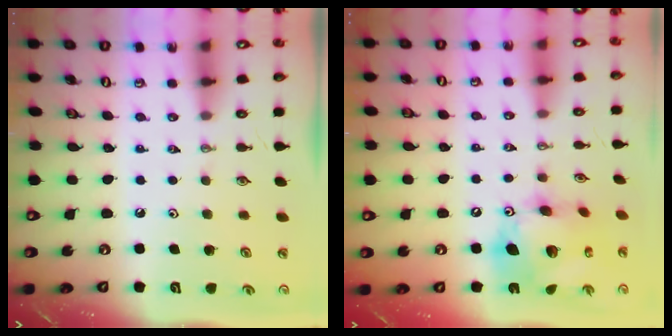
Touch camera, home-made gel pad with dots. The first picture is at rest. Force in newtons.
{"total": 16.8, "press": 16.7, "slide": 1.8}